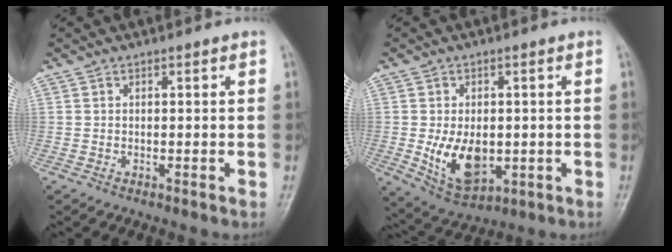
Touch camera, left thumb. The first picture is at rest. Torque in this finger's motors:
{"motor_torque": [1.13, 1.53, 0.49, -0.41, 0.21]}